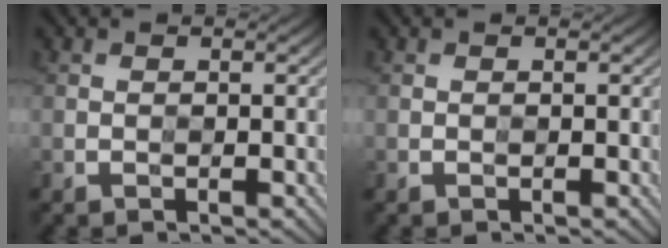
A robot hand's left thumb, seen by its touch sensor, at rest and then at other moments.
{"total": 0.0}